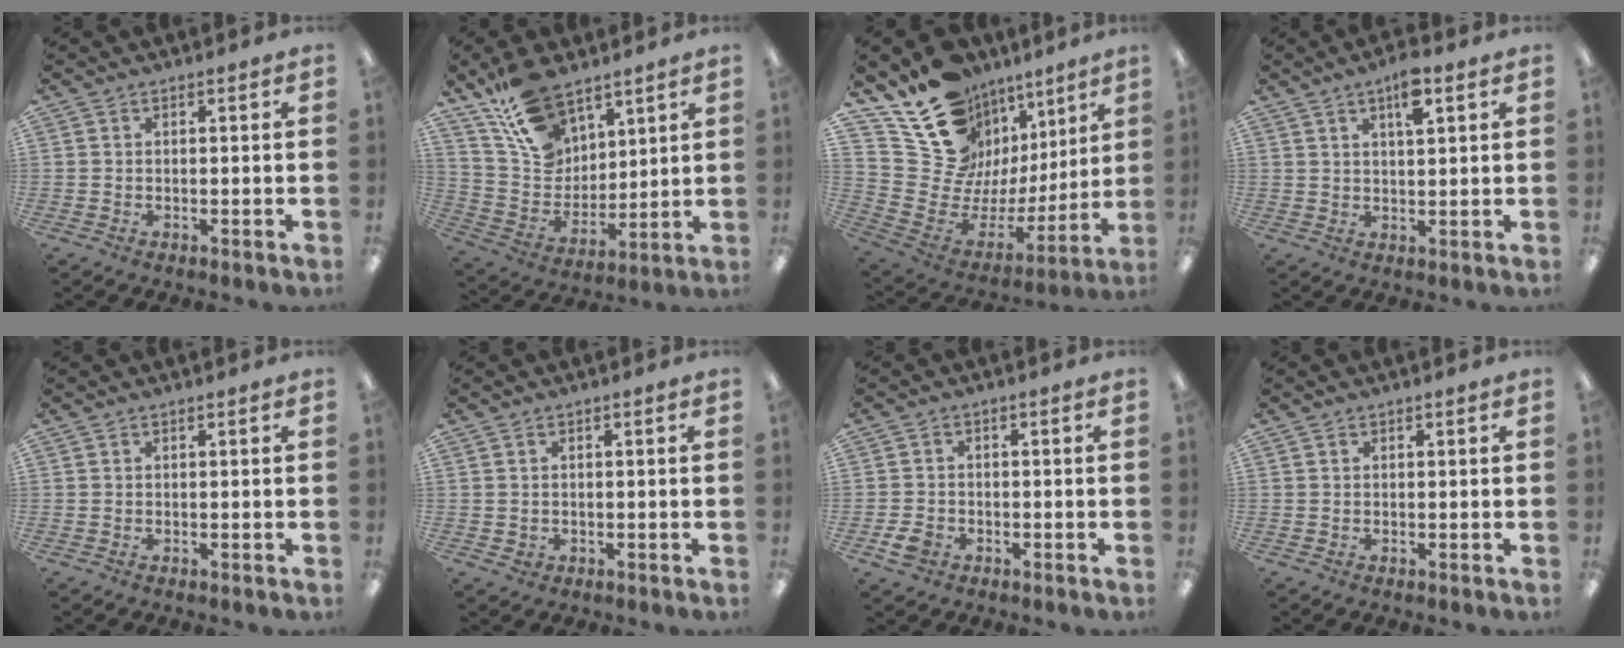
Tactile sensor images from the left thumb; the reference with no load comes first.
{"total": 15.1, "force": [10.7, 8.7, 6.2], "torque": [-0.132, -0.055, 0.209]}
{"total": 18.1, "force": [12.3, 12.0, 5.6], "torque": [-0.106, -0.094, 0.241]}
{"total": 5.8, "force": [3.6, 1.6, 4.2], "torque": [-0.068, -0.007, 0.056]}
{"total": 0.0}
{"total": 1.3, "force": [0.0, 1.3, 0.4], "torque": [-0.001, 0.001, -0.004]}
{"total": 3.7, "force": [-1.8, 2.7, 1.7], "torque": [-0.039, 0.005, -0.036]}
{"total": 0.0}